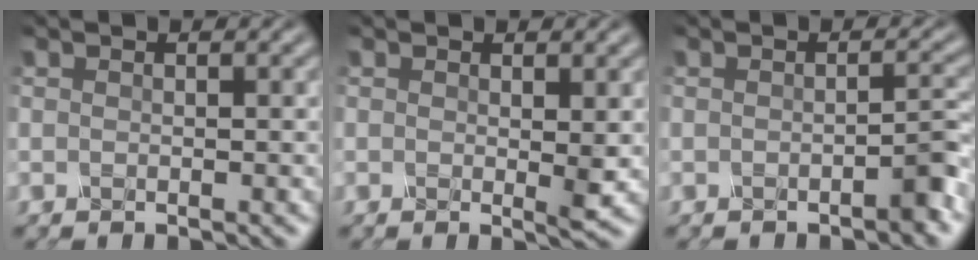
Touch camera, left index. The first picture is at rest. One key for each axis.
{"total": 1.4, "fx": 0.0, "fy": -0.1, "fz": 1.4, "tx": -0.037, "ty": -0.006, "tz": 0.006}
{"total": 2.2, "fx": -1.7, "fy": 0.1, "fz": 1.4, "tx": -0.022, "ty": 0.006, "tz": -0.028}